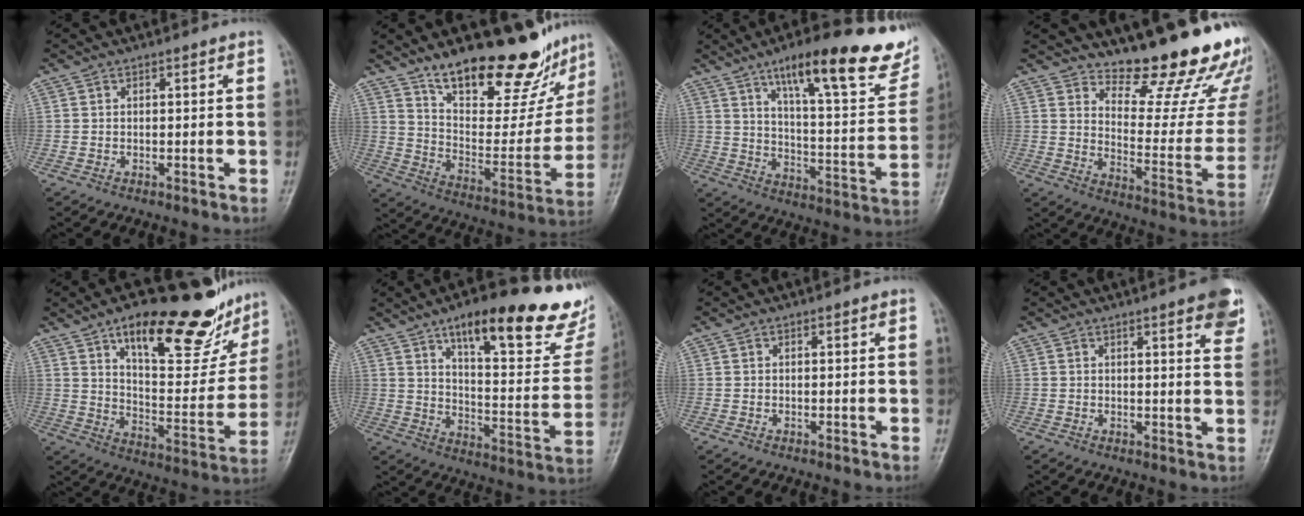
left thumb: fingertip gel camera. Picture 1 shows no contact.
{"total": 23.6, "force": [18.0, 8.5, 12.8], "torque": [-0.137, -0.103, 0.278]}
{"total": 25.5, "force": [16.3, 7.0, 18.4], "torque": [-0.220, -0.054, 0.234]}
{"total": 19.7, "force": [17.0, 4.6, 8.8], "torque": [-0.071, -0.161, 0.225]}
{"total": 24.7, "force": [16.3, 9.2, 16.2], "torque": [-0.172, -0.067, 0.244]}
{"total": 27.3, "force": [17.8, 8.1, 19.0], "torque": [-0.222, -0.069, 0.248]}
{"total": 0.0}
{"total": 7.1, "force": [4.2, 1.6, 5.5], "torque": [-0.050, -0.012, 0.046]}